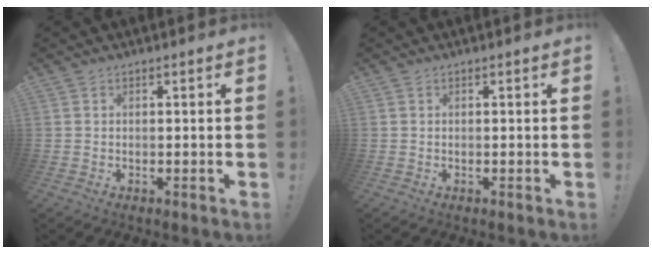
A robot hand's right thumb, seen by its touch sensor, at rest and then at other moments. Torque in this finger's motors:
{"motor_torque": [0.00, 0.00, 0.00, 0.00, 0.03]}